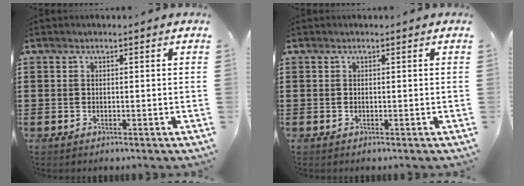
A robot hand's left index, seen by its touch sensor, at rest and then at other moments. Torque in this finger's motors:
{"motor_torque": [0.00, 0.00, -0.01, 0.00]}